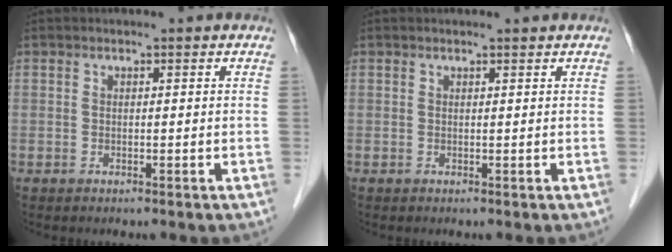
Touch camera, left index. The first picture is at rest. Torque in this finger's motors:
{"motor_torque": [0.16, -0.11, -0.02, 0.01]}